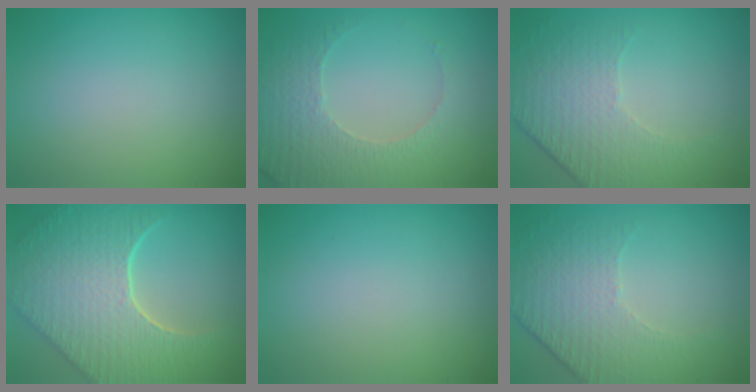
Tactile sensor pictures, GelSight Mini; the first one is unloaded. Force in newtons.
{"total": 4.7, "press": 3.5, "slide": 3.1}
{"total": 4.7, "press": 3.4, "slide": 3.2}
{"total": 9.4, "press": 6.6, "slide": 6.6}
{"total": 0.0}
{"total": 4.7, "press": 3.4, "slide": 3.2}